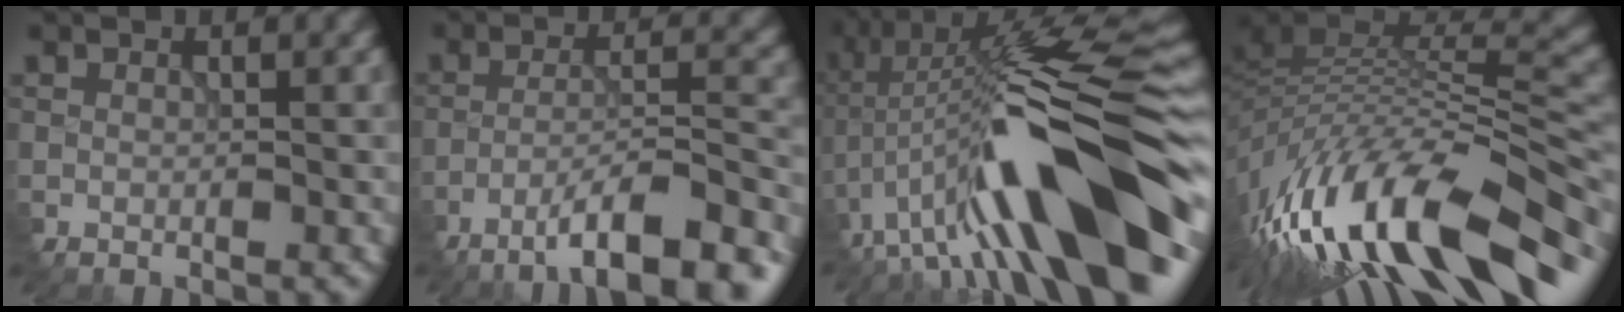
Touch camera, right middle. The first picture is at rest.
{"total": 9.6, "force": [-6.8, 2.1, 6.4], "torque": [-0.098, 0.011, -0.109]}
{"total": 15.3, "force": [-4.5, 3.9, 14.1], "torque": [-0.225, 0.030, -0.070]}
{"total": 15.8, "force": [-8.2, 5.7, 12.3], "torque": [-0.233, 0.013, -0.137]}